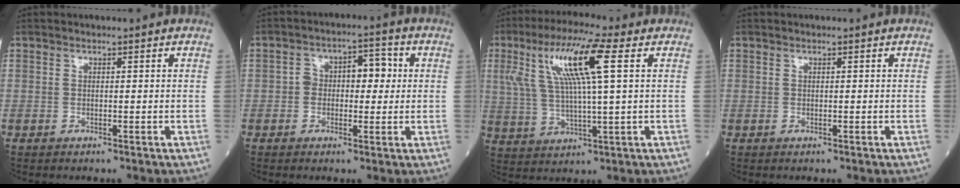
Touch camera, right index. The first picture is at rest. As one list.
[{"total": 6.6, "force": [0.6, 3.7, 5.5], "torque": [-0.081, 0.035, 0.009]}, {"total": 12.8, "force": [4.2, 1.0, 12.1], "torque": [-0.246, 0.020, 0.077]}, {"total": 0.0}]